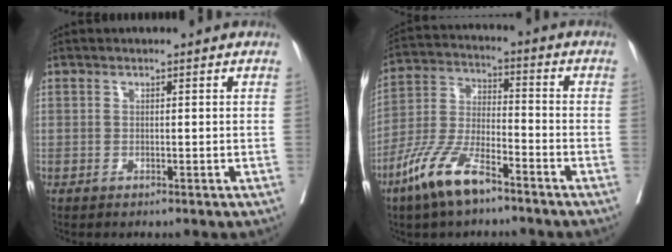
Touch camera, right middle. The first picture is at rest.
{"total": 11.2, "force": [-7.4, 2.9, 7.8], "torque": [-0.167, -0.012, -0.148]}